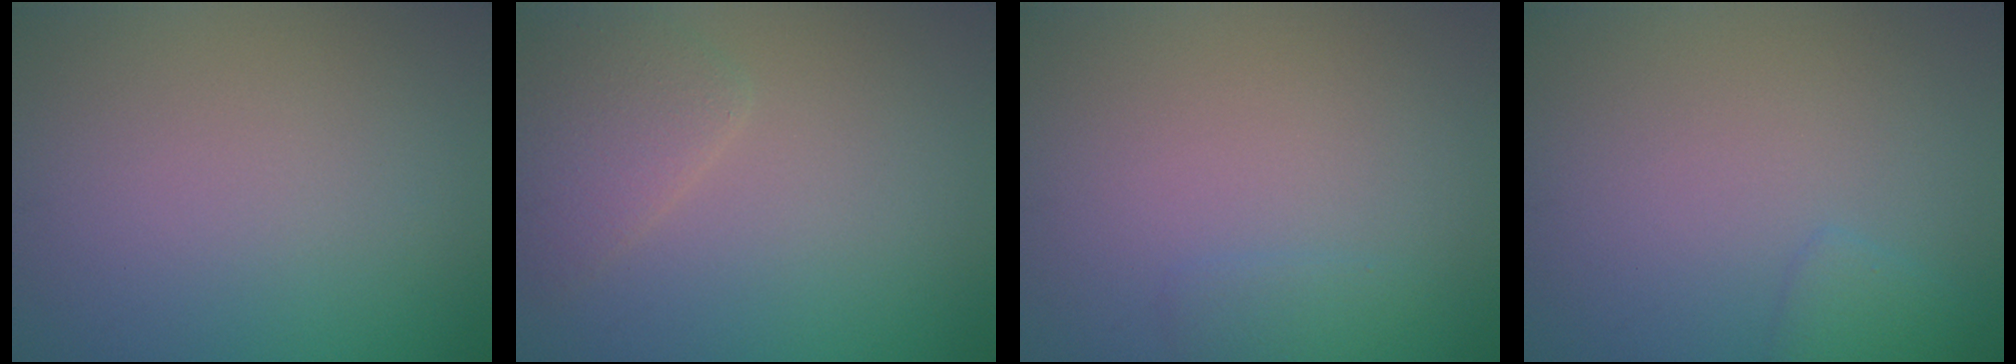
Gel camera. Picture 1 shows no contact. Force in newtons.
{"total": 2.5, "press": 2.5, "slide": 0.1}
{"total": 0.8, "press": 0.8, "slide": 0.1}
{"total": 1.4, "press": 1.4, "slide": 0.1}